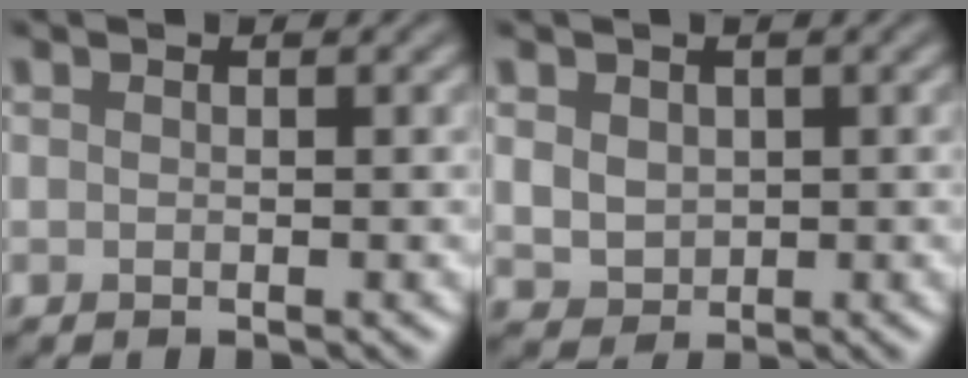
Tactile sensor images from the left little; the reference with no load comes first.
{"total": 2.3, "force": [0.5, 1.9, 1.2], "torque": [-0.027, -0.005, 0.014]}